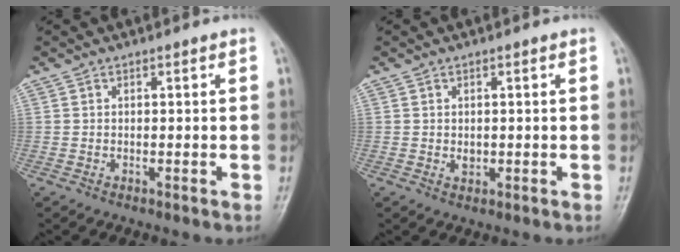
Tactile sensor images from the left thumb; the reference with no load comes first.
{"total": 1.4, "force": [0.0, 1.1, 0.8], "torque": [-0.009, -0.001, 0.003]}